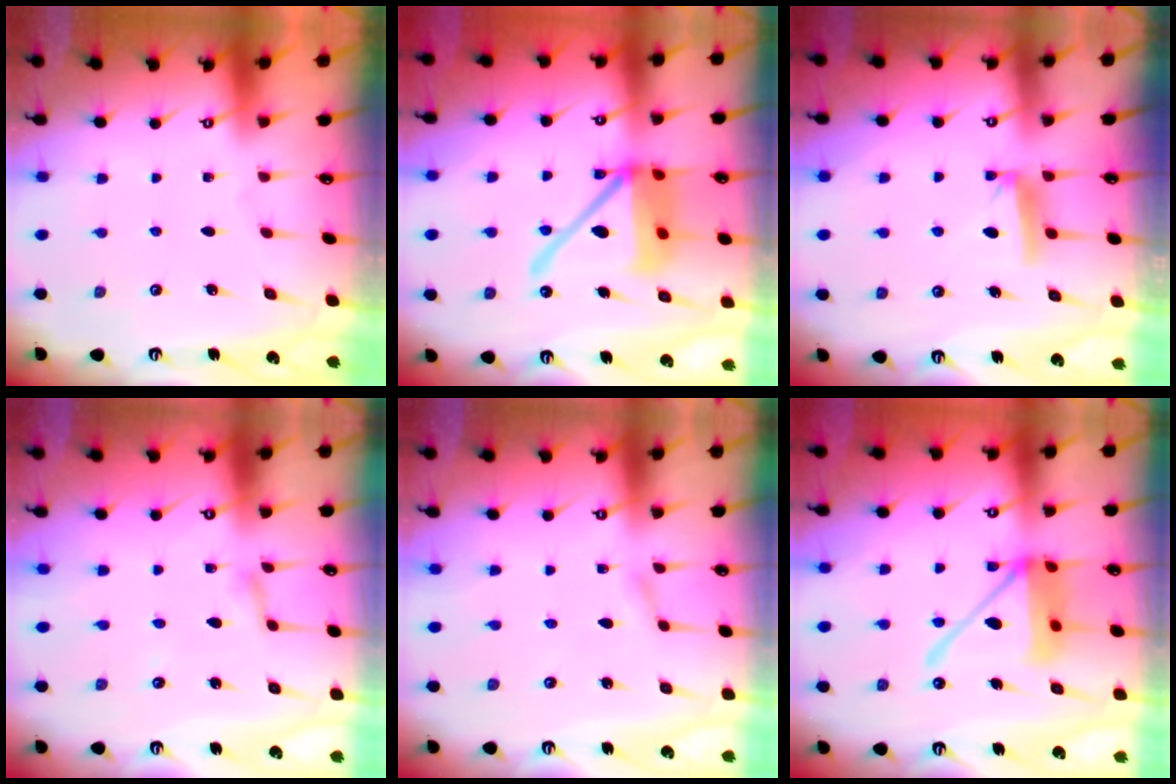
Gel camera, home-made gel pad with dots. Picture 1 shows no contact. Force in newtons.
{"total": 16.1, "press": 15.9, "slide": 2.3}
{"total": 7.4, "press": 7.3, "slide": 0.4}
{"total": 2.7, "press": 2.6, "slide": 0.3}
{"total": 1.6, "press": 1.6, "slide": 0.2}
{"total": 15.6, "press": 15.5, "slide": 2.0}